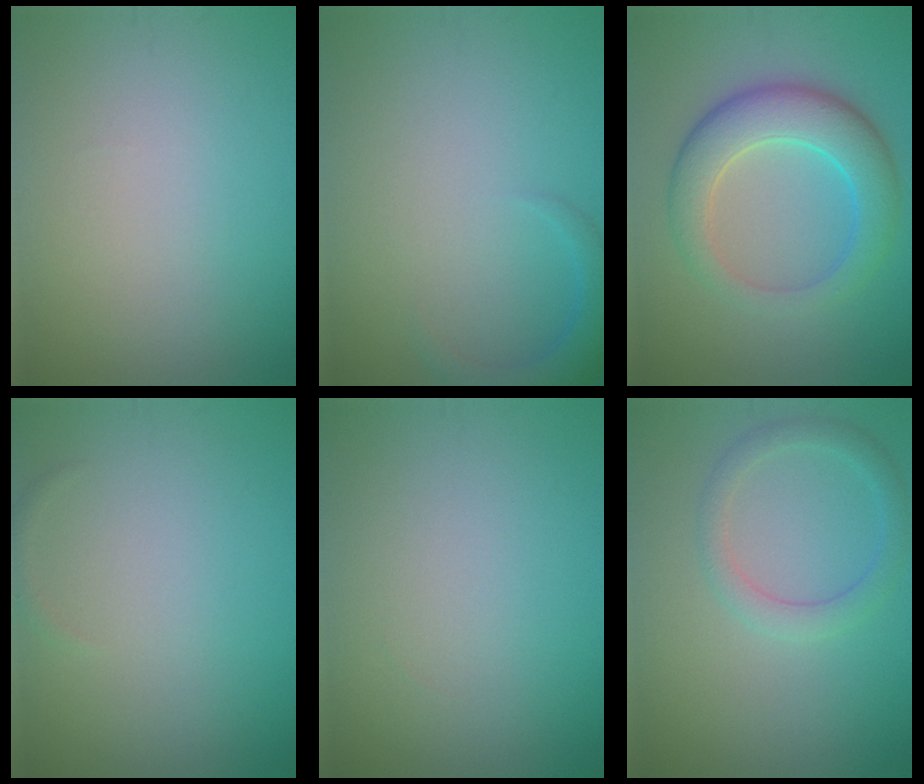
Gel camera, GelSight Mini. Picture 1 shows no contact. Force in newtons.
{"total": 2.5, "press": 2.5, "slide": 0.3}
{"total": 6.6, "press": 6.6, "slide": 0.3}
{"total": 0.5, "press": 0.5, "slide": 0.1}
{"total": 0.0}
{"total": 2.4, "press": 2.4, "slide": 0.1}